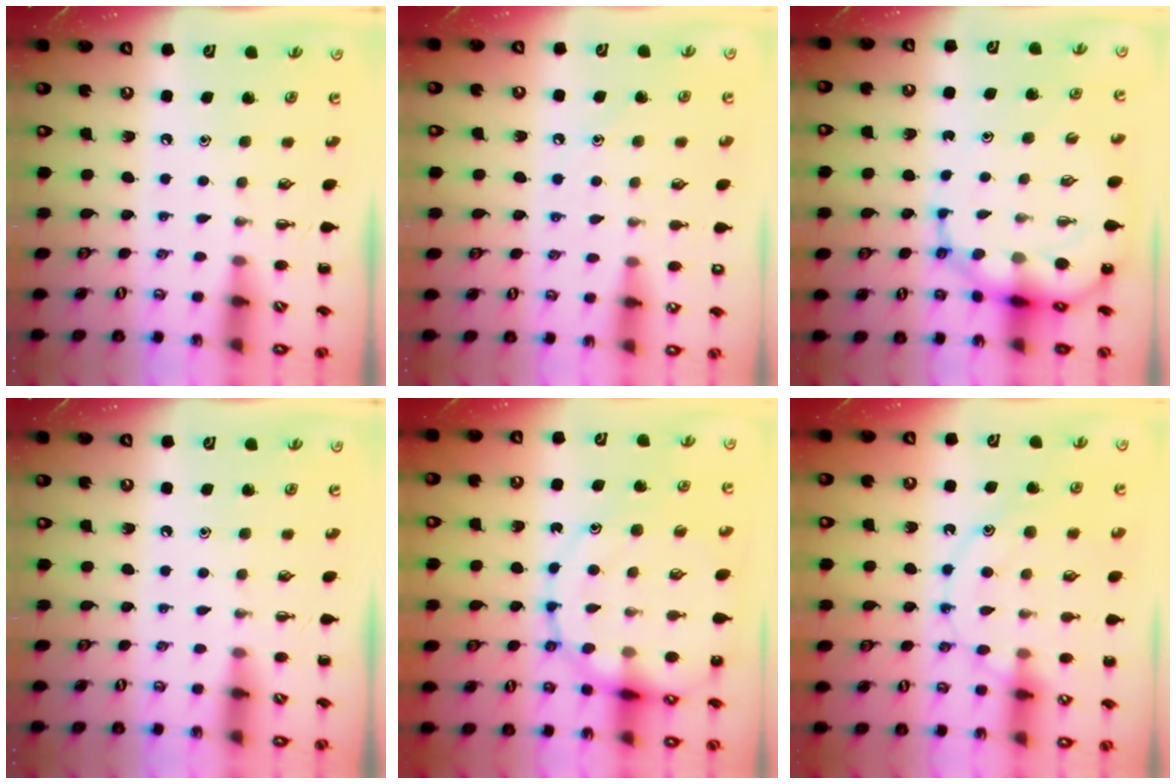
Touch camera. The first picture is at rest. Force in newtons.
{"total": 9.4, "press": 9.2, "slide": 2.0}
{"total": 10.2, "press": 9.7, "slide": 3.1}
{"total": 0.0}
{"total": 16.9, "press": 16.8, "slide": 2.0}
{"total": 12.7, "press": 12.7, "slide": 0.8}